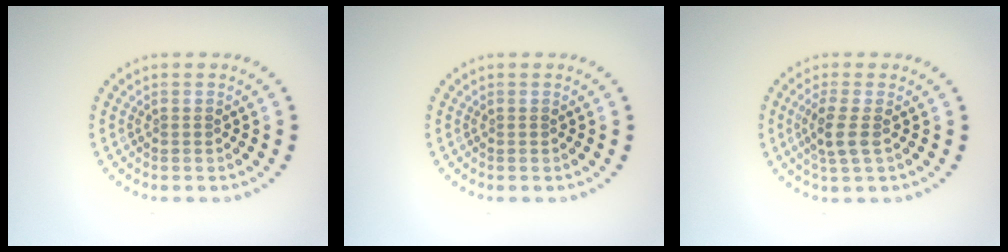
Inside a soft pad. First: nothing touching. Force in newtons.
{"total": 0.0}
{"total": 2.4, "press": 2.1, "slide": 1.1}